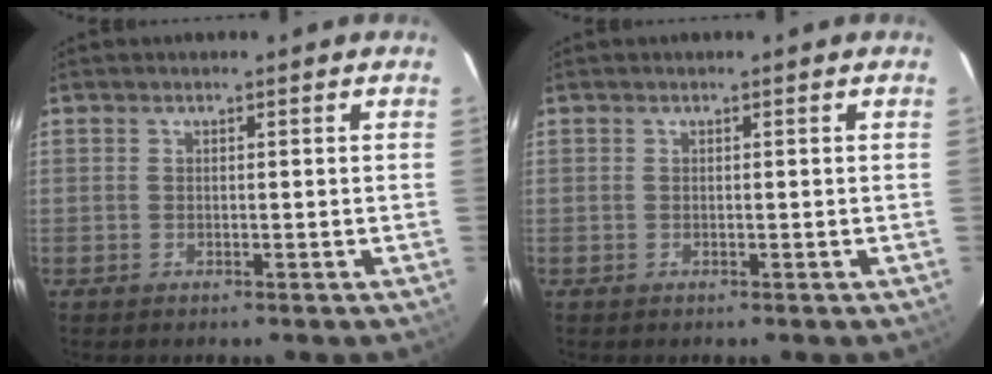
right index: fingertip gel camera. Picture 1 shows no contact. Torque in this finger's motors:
{"motor_torque": [0.00, 0.00, 0.00, 0.00]}